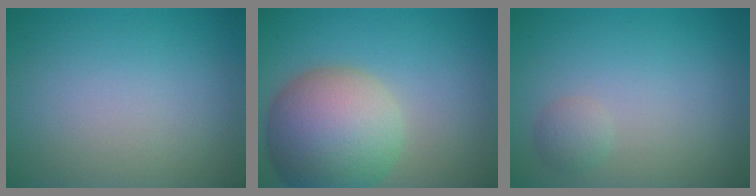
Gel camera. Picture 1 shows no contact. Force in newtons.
{"total": 10.1, "press": 10.1, "slide": 0.9}
{"total": 1.3, "press": 1.3, "slide": 0.0}